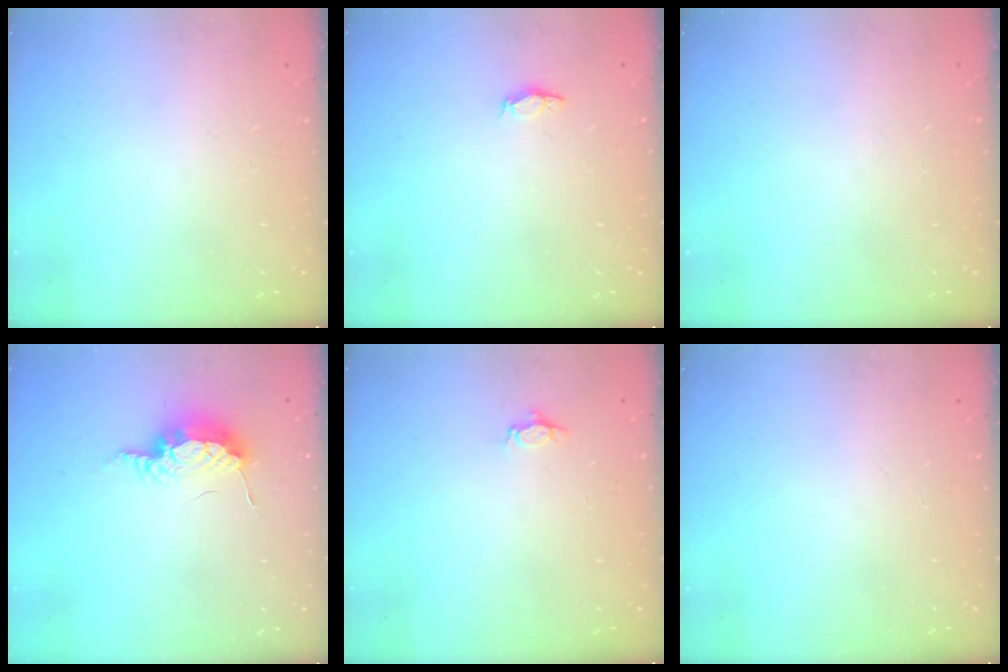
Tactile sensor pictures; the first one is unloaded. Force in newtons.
{"total": 3.8, "press": 3.5, "slide": 1.5}
{"total": 0.0}
{"total": 8.1, "press": 8.1, "slide": 0.1}
{"total": 3.5, "press": 3.4, "slide": 0.4}
{"total": 0.0}